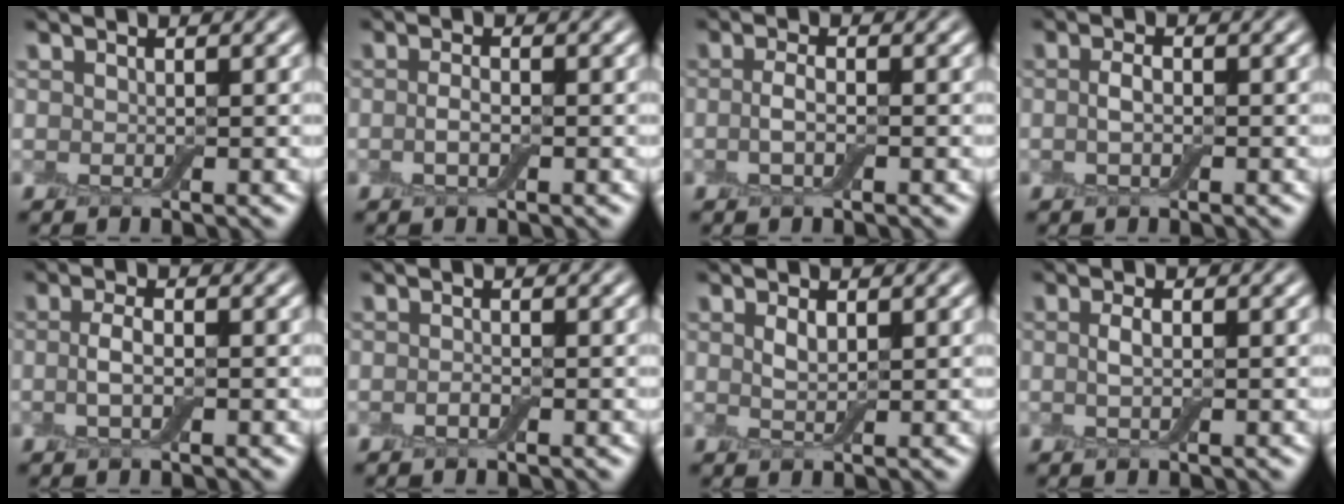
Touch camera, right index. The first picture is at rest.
{"total": 1.4, "force": [-0.3, 0.6, 1.3], "torque": [-0.029, 0.000, -0.010]}
{"total": 1.9, "force": [-0.4, 0.7, 1.7], "torque": [-0.039, 0.000, -0.012]}
{"total": 1.6, "force": [-0.2, 0.8, 1.4], "torque": [-0.030, 0.003, -0.008]}
{"total": 2.2, "force": [-0.3, 0.9, 2.0], "torque": [-0.046, 0.000, -0.010]}
{"total": 0.7, "force": [-0.4, 0.3, 0.5], "torque": [-0.013, -0.001, -0.008]}
{"total": 1.3, "force": [0.6, 0.5, 1.1], "torque": [-0.027, 0.000, 0.012]}
{"total": 1.3, "force": [0.0, 0.5, 1.2], "torque": [-0.028, 0.001, -0.001]}